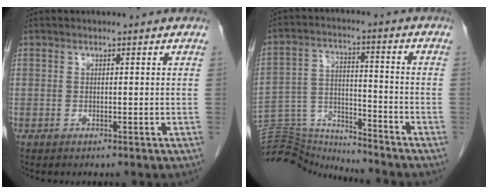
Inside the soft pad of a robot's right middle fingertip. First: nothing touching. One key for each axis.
{"total": 12.6, "fx": -12.6, "fy": 0.6, "fz": 0.3, "tx": -0.005, "ty": 0.036, "tz": -0.217}